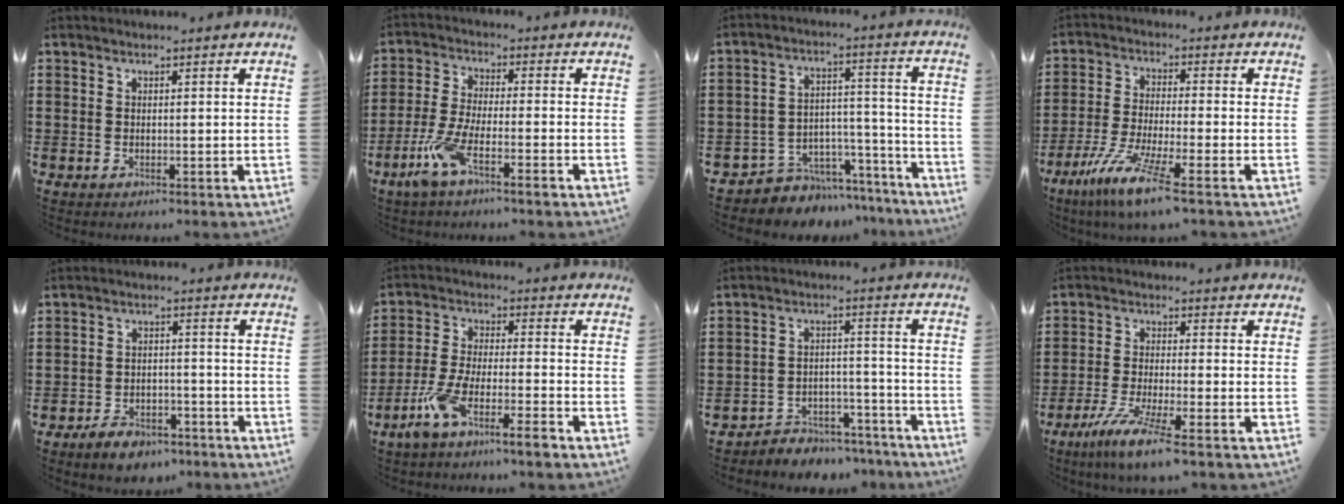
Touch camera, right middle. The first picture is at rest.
{"total": 7.2, "force": [-4.4, 1.3, 5.5], "torque": [-0.129, -0.013, -0.086]}
{"total": 5.8, "force": [-5.1, 2.7, -0.3], "torque": [-0.001, 0.016, -0.100]}
{"total": 8.3, "force": [-5.9, 0.0, 5.9], "torque": [-0.128, -0.019, -0.114]}
{"total": 4.4, "force": [-4.0, 1.4, 1.2], "torque": [-0.020, 0.011, -0.077]}
{"total": 7.9, "force": [-6.2, 0.4, 4.9], "torque": [-0.118, -0.013, -0.124]}
{"total": 5.0, "force": [-4.9, 1.2, 0.1], "torque": [-0.003, 0.016, -0.101]}
{"total": 6.7, "force": [-4.9, 0.1, 4.6], "torque": [-0.099, -0.016, -0.093]}